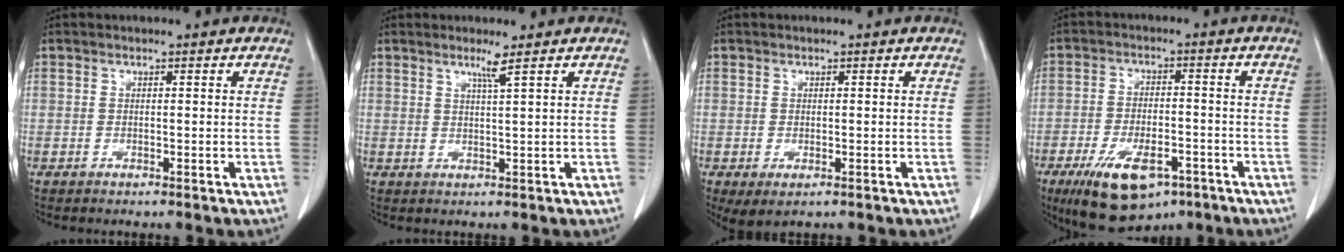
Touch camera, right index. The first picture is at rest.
{"total": 2.1, "force": [1.4, -0.8, 1.4], "torque": [-0.030, -0.008, 0.028]}
{"total": 2.7, "force": [-1.0, 1.3, 2.2], "torque": [-0.034, -0.008, -0.005]}
{"total": 12.4, "force": [-7.3, 5.5, 8.4], "torque": [-0.149, -0.008, -0.113]}